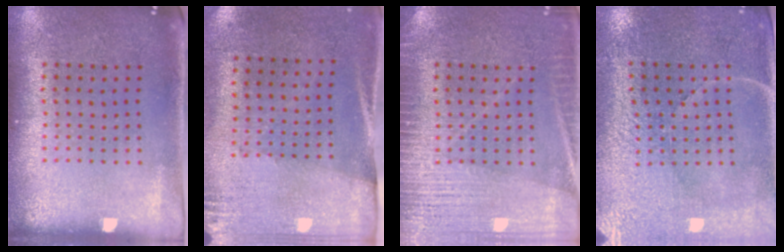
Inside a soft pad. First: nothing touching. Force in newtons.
{"total": 2.7, "press": 2.4, "slide": 1.4}
{"total": 4.4, "press": 4.4, "slide": 0.6}
{"total": 3.3, "press": 3.1, "slide": 1.1}